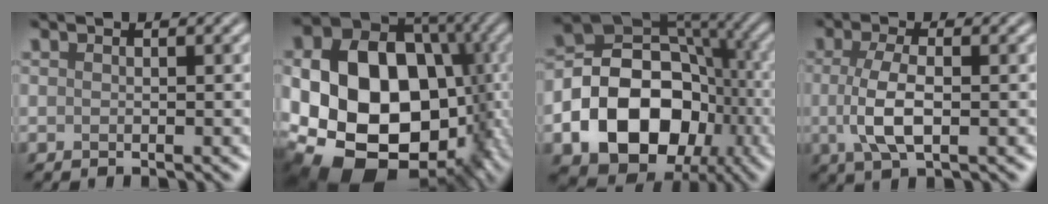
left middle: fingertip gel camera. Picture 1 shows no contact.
{"total": 21.1, "force": [-3.1, 16.5, 12.8], "torque": [-0.221, -0.028, -0.061]}
{"total": 14.1, "force": [-4.3, 10.5, 8.2], "torque": [-0.130, -0.011, -0.091]}
{"total": 4.3, "force": [-0.2, 1.7, 3.9], "torque": [-0.091, -0.002, -0.006]}